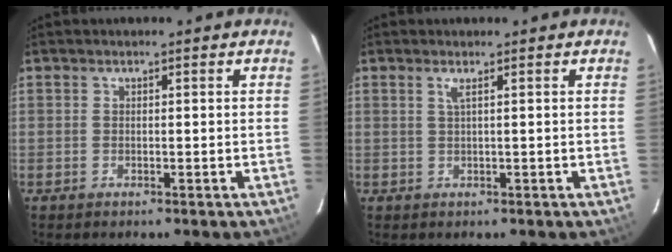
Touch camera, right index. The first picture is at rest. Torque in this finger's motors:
{"motor_torque": [0.10, 0.05, 0.07, 0.01]}